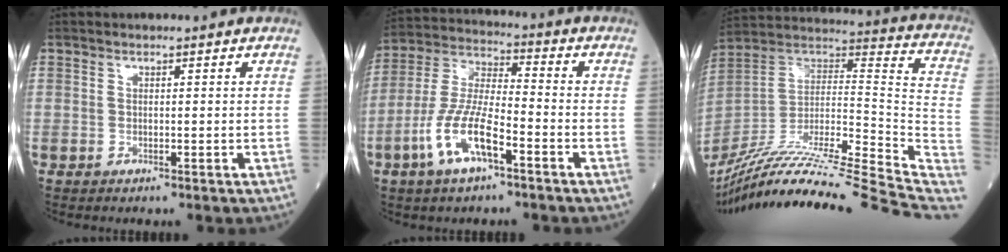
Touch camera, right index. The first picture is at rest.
{"total": 11.3, "force": [-5.2, 2.9, 9.6], "torque": [-0.205, 0.001, -0.101]}
{"total": 36.1, "force": [-29.8, 0.5, 20.3], "torque": [-0.244, -0.035, -0.453]}